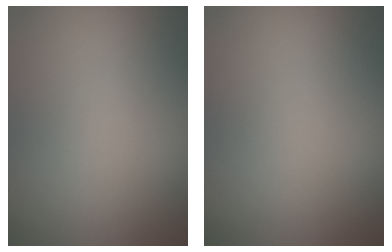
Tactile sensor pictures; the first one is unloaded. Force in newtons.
{"total": 0.0}